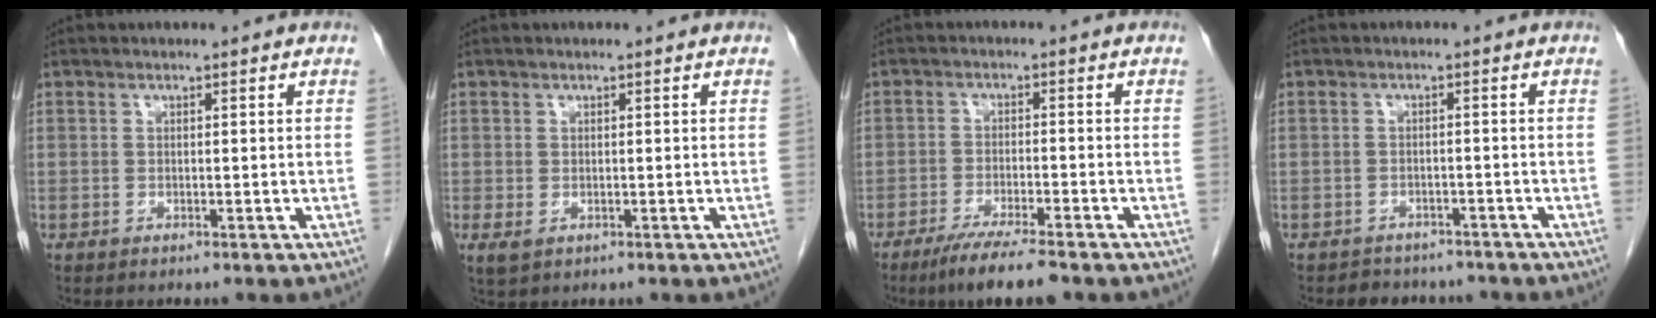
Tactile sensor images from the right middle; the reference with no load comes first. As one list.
[{"total": 1.9, "force": [-0.5, 1.3, 1.3], "torque": [-0.027, -0.005, 0.002]}, {"total": 7.6, "force": [-5.7, 0.5, 4.9], "torque": [-0.083, -0.019, -0.095]}, {"total": 5.6, "force": [-5.0, 2.5, 0.5], "torque": [-0.007, 0.006, -0.060]}]